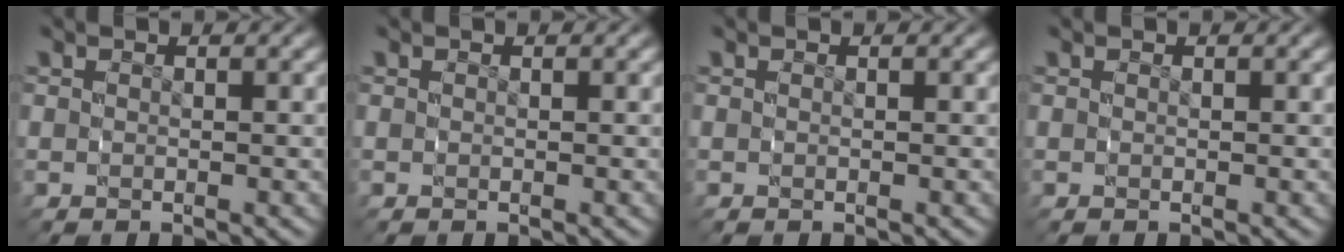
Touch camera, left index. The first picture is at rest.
{"total": 0.0}
{"total": 0.0}
{"total": 0.0}